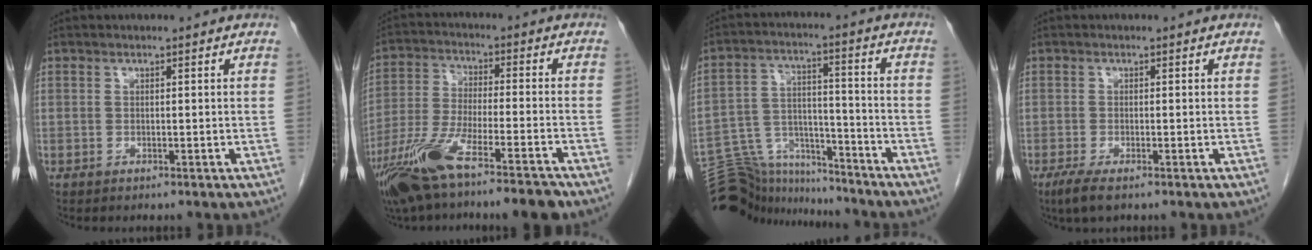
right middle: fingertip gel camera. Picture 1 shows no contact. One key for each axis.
{"total": 14.9, "fx": -10.6, "fy": 1.6, "fz": 10.4, "tx": -0.202, "ty": -0.035, "tz": -0.192}
{"total": 12.9, "fx": -12.6, "fy": 2.7, "fz": 0.0, "tx": -0.009, "ty": 0.051, "tz": -0.211}
{"total": 3.1, "fx": -2.0, "fy": 0.7, "fz": 2.3, "tx": -0.052, "ty": -0.009, "tz": -0.036}